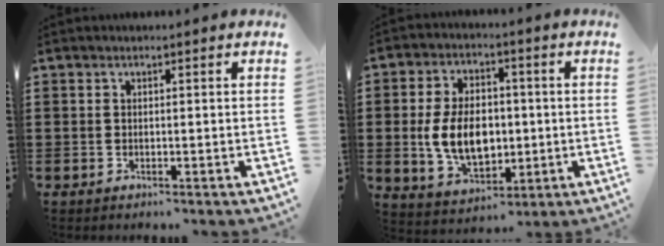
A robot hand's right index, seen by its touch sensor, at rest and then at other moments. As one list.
[{"total": 9.7, "force": [-0.5, 6.4, 7.3], "torque": [-0.147, 0.004, -0.013]}]